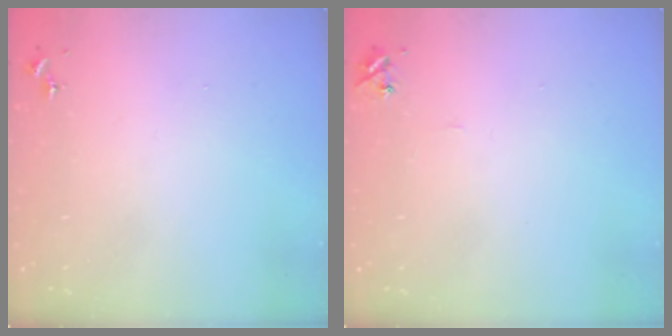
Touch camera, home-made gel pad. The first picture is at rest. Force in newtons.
{"total": 4.9, "press": 4.9, "slide": 0.6}